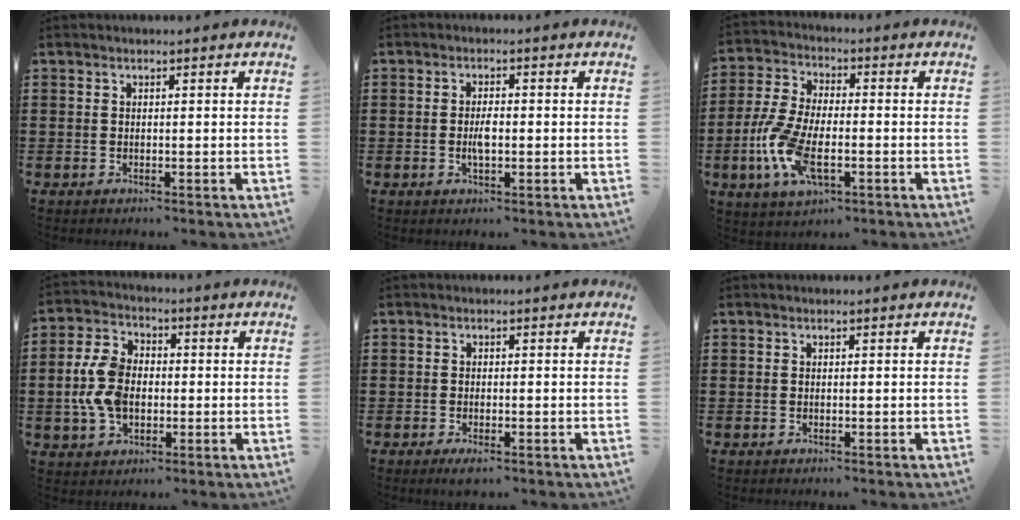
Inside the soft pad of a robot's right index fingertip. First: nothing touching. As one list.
[{"total": 2.8, "force": [-0.4, 1.0, 2.6], "torque": [-0.056, -0.001, -0.009]}, {"total": 9.7, "force": [-3.0, 4.3, 8.1], "torque": [-0.206, -0.016, -0.063]}, {"total": 8.3, "force": [-0.8, 5.8, 5.8], "torque": [-0.153, 0.004, -0.022]}, {"total": 1.0, "force": [-0.7, 0.3, 0.7], "torque": [-0.014, -0.004, -0.012]}, {"total": 0.0}]